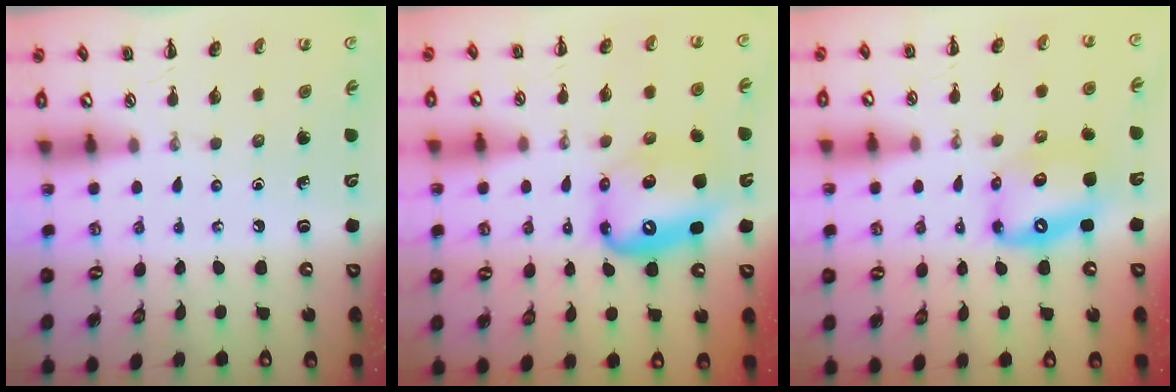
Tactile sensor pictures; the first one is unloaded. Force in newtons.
{"total": 10.5, "press": 10.1, "slide": 2.6}
{"total": 13.3, "press": 12.8, "slide": 3.5}